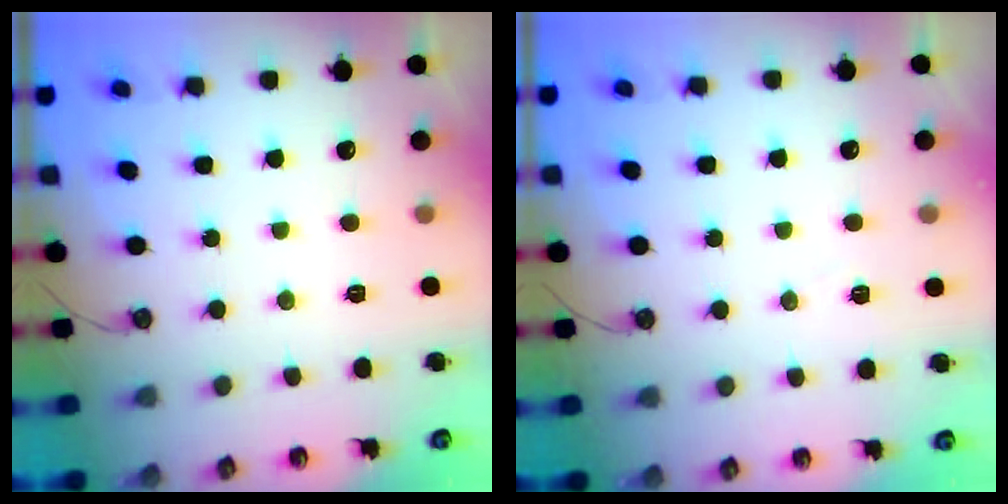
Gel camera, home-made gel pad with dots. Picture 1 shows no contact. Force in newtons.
{"total": 5.6, "press": 3.4, "slide": 4.4}